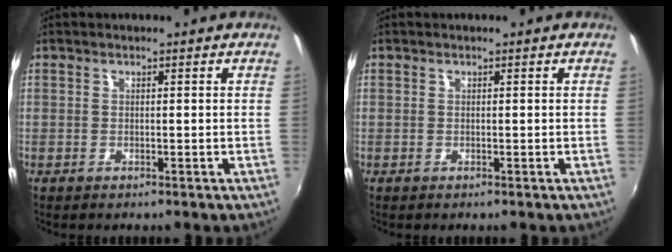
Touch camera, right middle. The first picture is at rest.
{"total": 0.0}